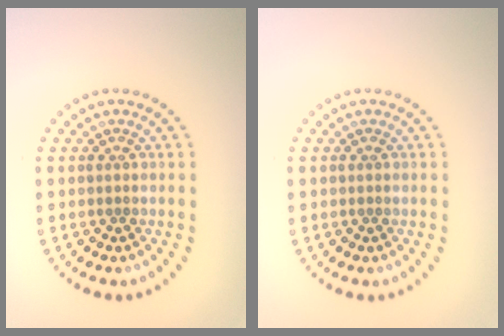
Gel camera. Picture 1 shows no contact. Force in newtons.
{"total": 0.0}